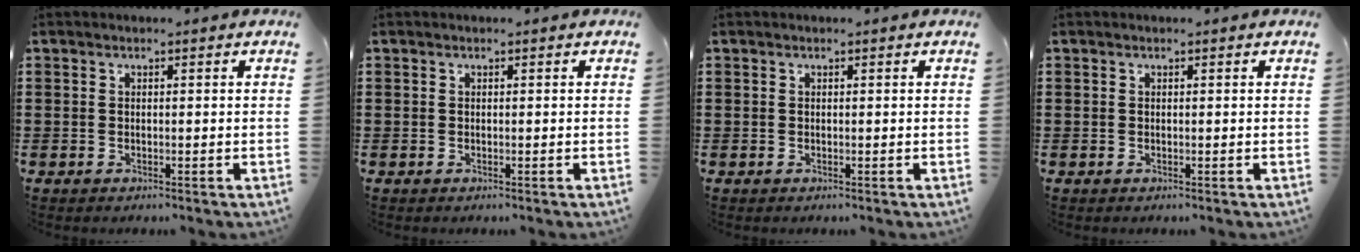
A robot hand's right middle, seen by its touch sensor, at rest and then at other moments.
{"total": 0.0}
{"total": 0.0}
{"total": 0.0}